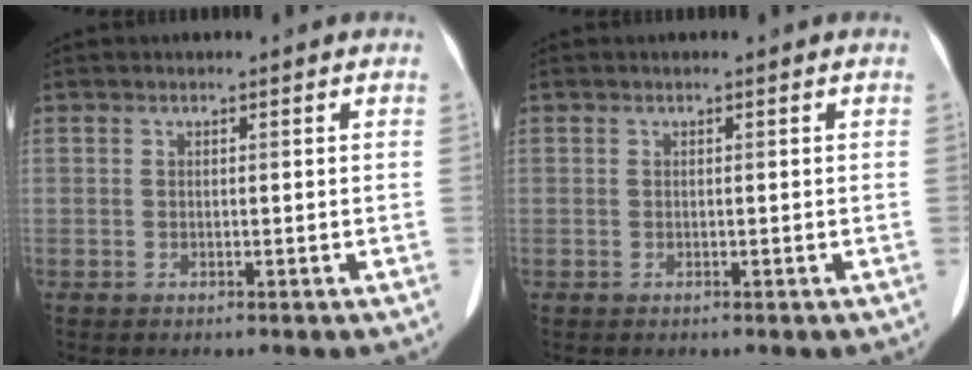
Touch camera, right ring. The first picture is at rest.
{"total": 0.0}